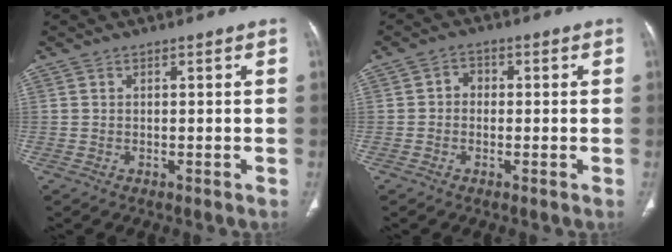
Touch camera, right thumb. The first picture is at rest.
{"total": 2.4, "force": [-0.3, 2.1, 1.1], "torque": [-0.001, 0.011, -0.014]}